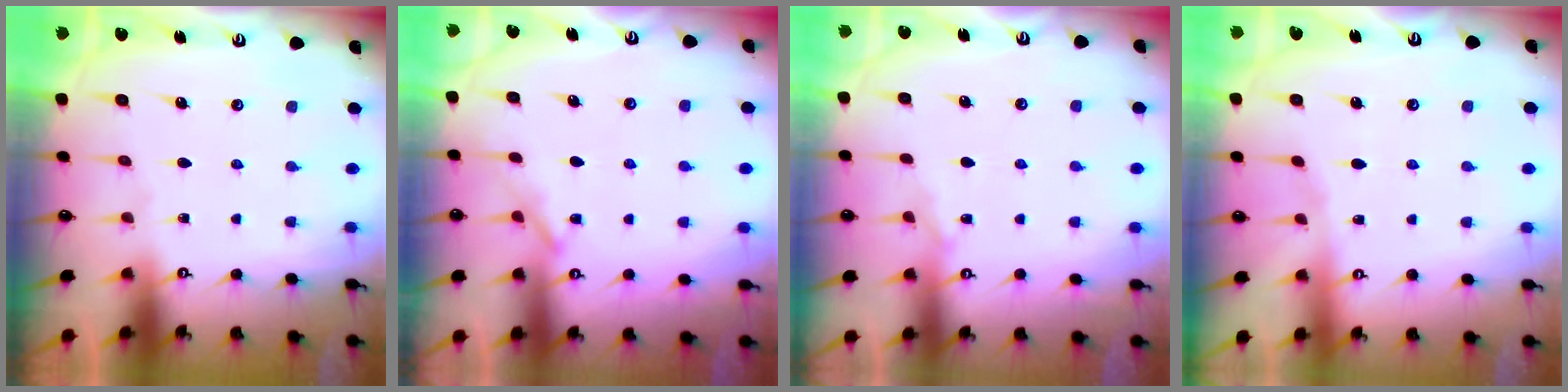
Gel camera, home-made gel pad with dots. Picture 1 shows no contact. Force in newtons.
{"total": 6.4, "press": 6.4, "slide": 0.7}
{"total": 4.0, "press": 4.0, "slide": 0.5}
{"total": 4.0, "press": 3.9, "slide": 0.7}